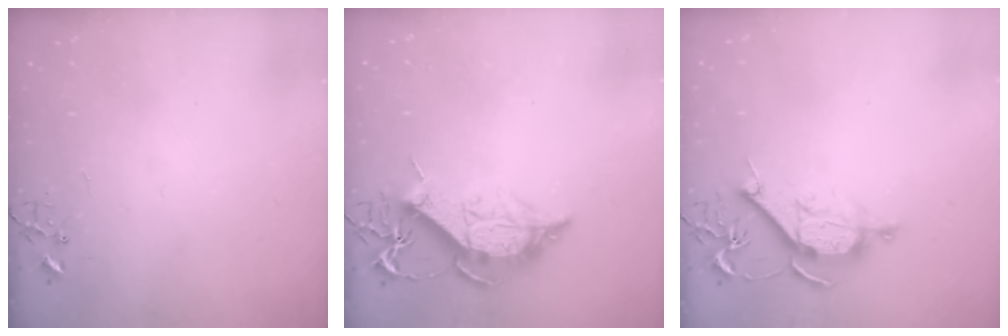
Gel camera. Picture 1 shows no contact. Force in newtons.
{"total": 14.4, "press": 14.4, "slide": 1.2}
{"total": 10.4, "press": 10.4, "slide": 1.2}